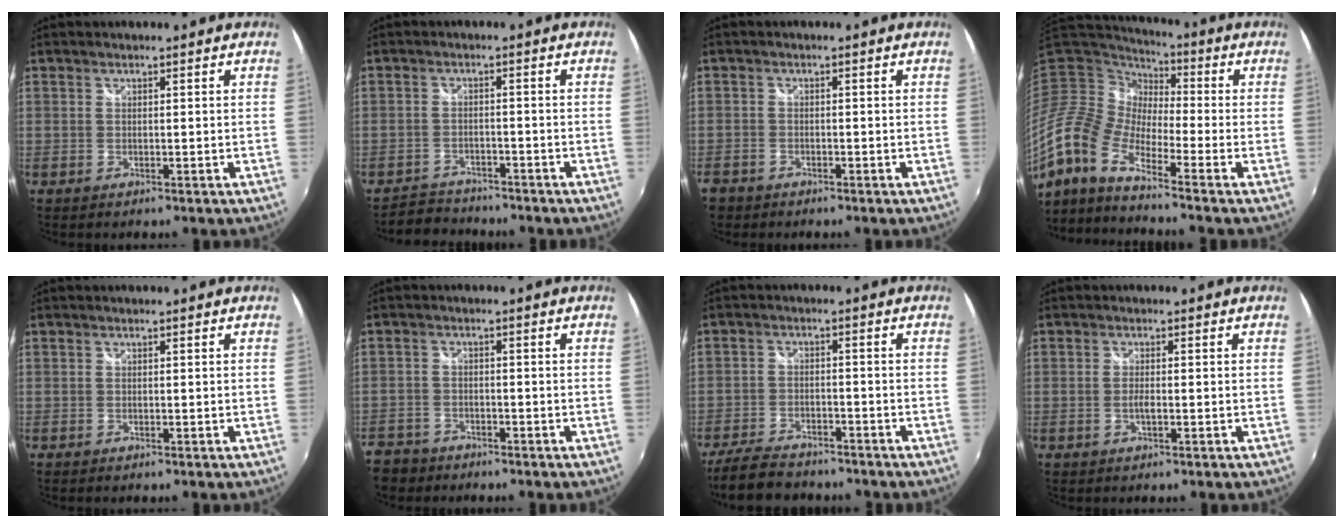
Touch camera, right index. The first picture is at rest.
{"total": 5.5, "force": [-5.1, 2.2, 0.2], "torque": [-0.026, 0.008, -0.088]}
{"total": 2.8, "force": [-2.2, 1.6, 0.6], "torque": [-0.018, -0.003, -0.043]}
{"total": 14.3, "force": [-7.9, 4.8, 10.9], "torque": [-0.189, -0.024, -0.172]}
{"total": 0.5, "force": [-0.5, 0.2, 0.1], "torque": [-0.005, -0.003, -0.010]}
{"total": 7.4, "force": [-5.4, 4.9, 1.6], "torque": [-0.065, 0.007, -0.098]}
{"total": 11.1, "force": [-9.3, 4.3, 4.3], "torque": [-0.121, -0.014, -0.154]}
{"total": 1.5, "force": [-0.5, 0.3, 1.4], "torque": [-0.030, -0.002, -0.010]}